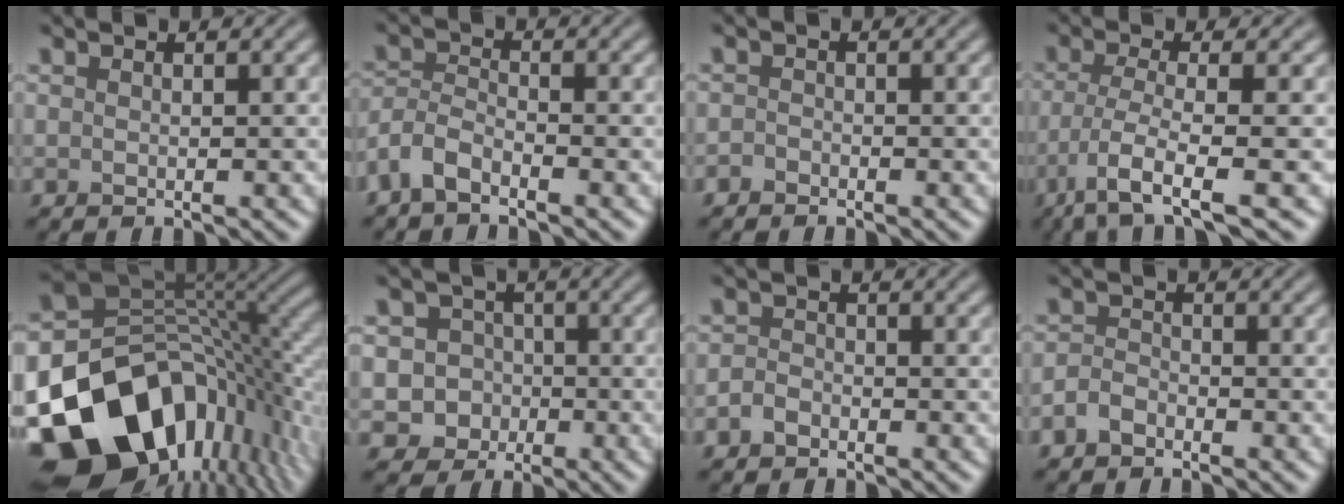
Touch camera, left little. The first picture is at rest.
{"total": 3.0, "force": [-2.3, 1.1, 1.6], "torque": [-0.036, 0.001, -0.061]}
{"total": 0.8, "force": [-0.7, 0.4, 0.1], "torque": [-0.001, 0.001, -0.018]}
{"total": 5.5, "force": [-2.8, 1.2, 4.6], "torque": [-0.086, -0.010, -0.059]}
{"total": 18.3, "force": [-7.7, 12.2, 11.2], "torque": [-0.237, -0.036, -0.120]}
{"total": 5.5, "force": [-1.4, 5.2, 1.1], "torque": [0.002, 0.007, -0.044]}
{"total": 1.4, "force": [-0.9, 1.0, 0.5], "torque": [-0.009, 0.004, -0.022]}
{"total": 1.6, "force": [-1.1, 1.0, 0.7], "torque": [-0.013, 0.005, -0.028]}